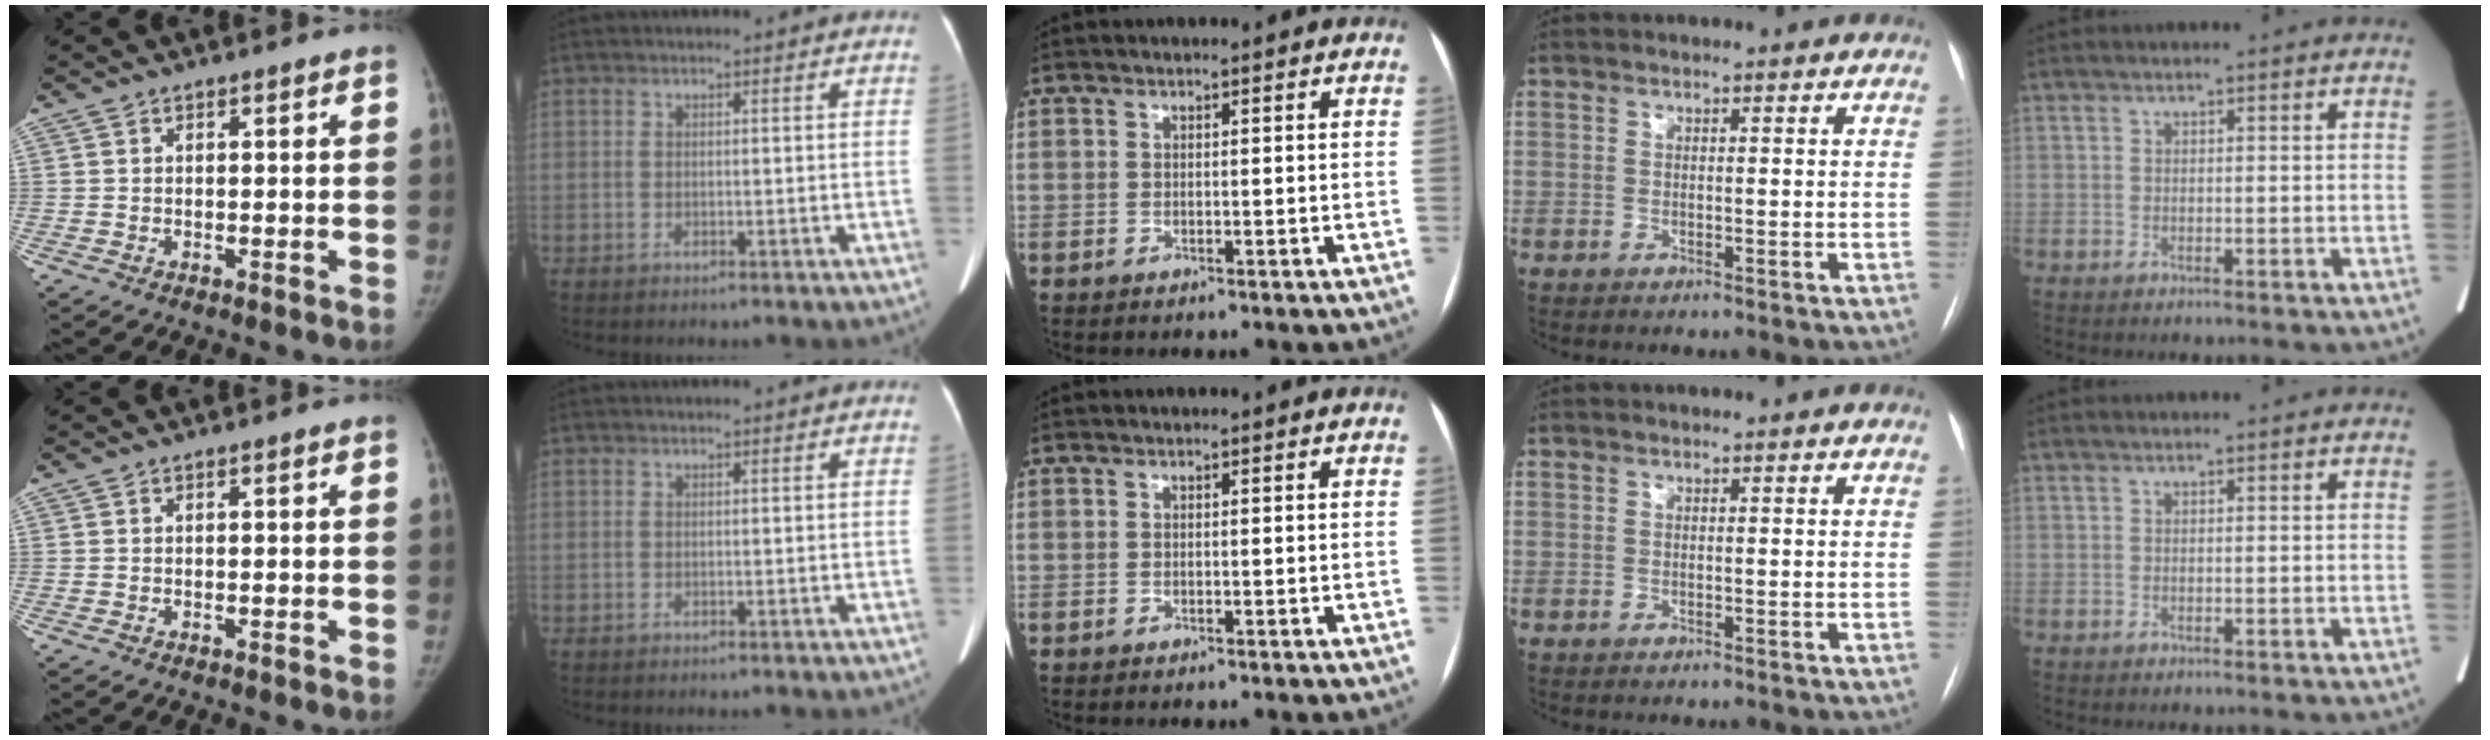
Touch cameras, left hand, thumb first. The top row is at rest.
{}